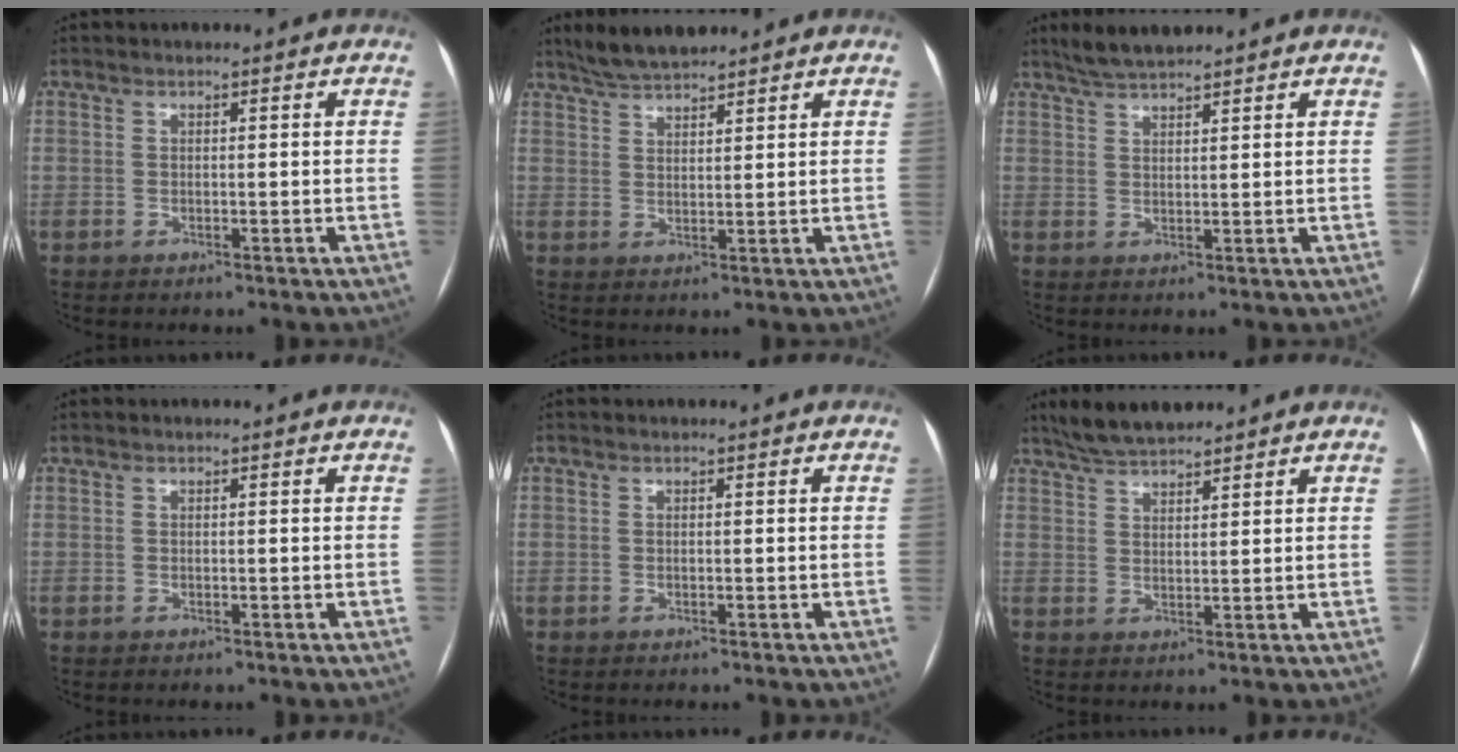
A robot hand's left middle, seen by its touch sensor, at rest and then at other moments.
{"total": 5.8, "force": [5.3, 0.6, 2.3], "torque": [-0.052, 0.016, 0.101]}
{"total": 4.6, "force": [4.2, 0.3, 2.0], "torque": [-0.045, 0.015, 0.081]}
{"total": 0.0}
{"total": 0.0}
{"total": 5.9, "force": [5.4, 0.7, 2.4], "torque": [-0.053, 0.016, 0.101]}